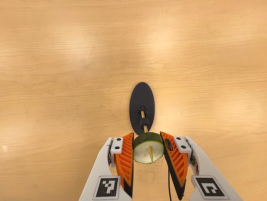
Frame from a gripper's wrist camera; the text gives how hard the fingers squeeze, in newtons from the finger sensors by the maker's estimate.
{"total": 12.3, "left": 12.2, "right": 12.5}